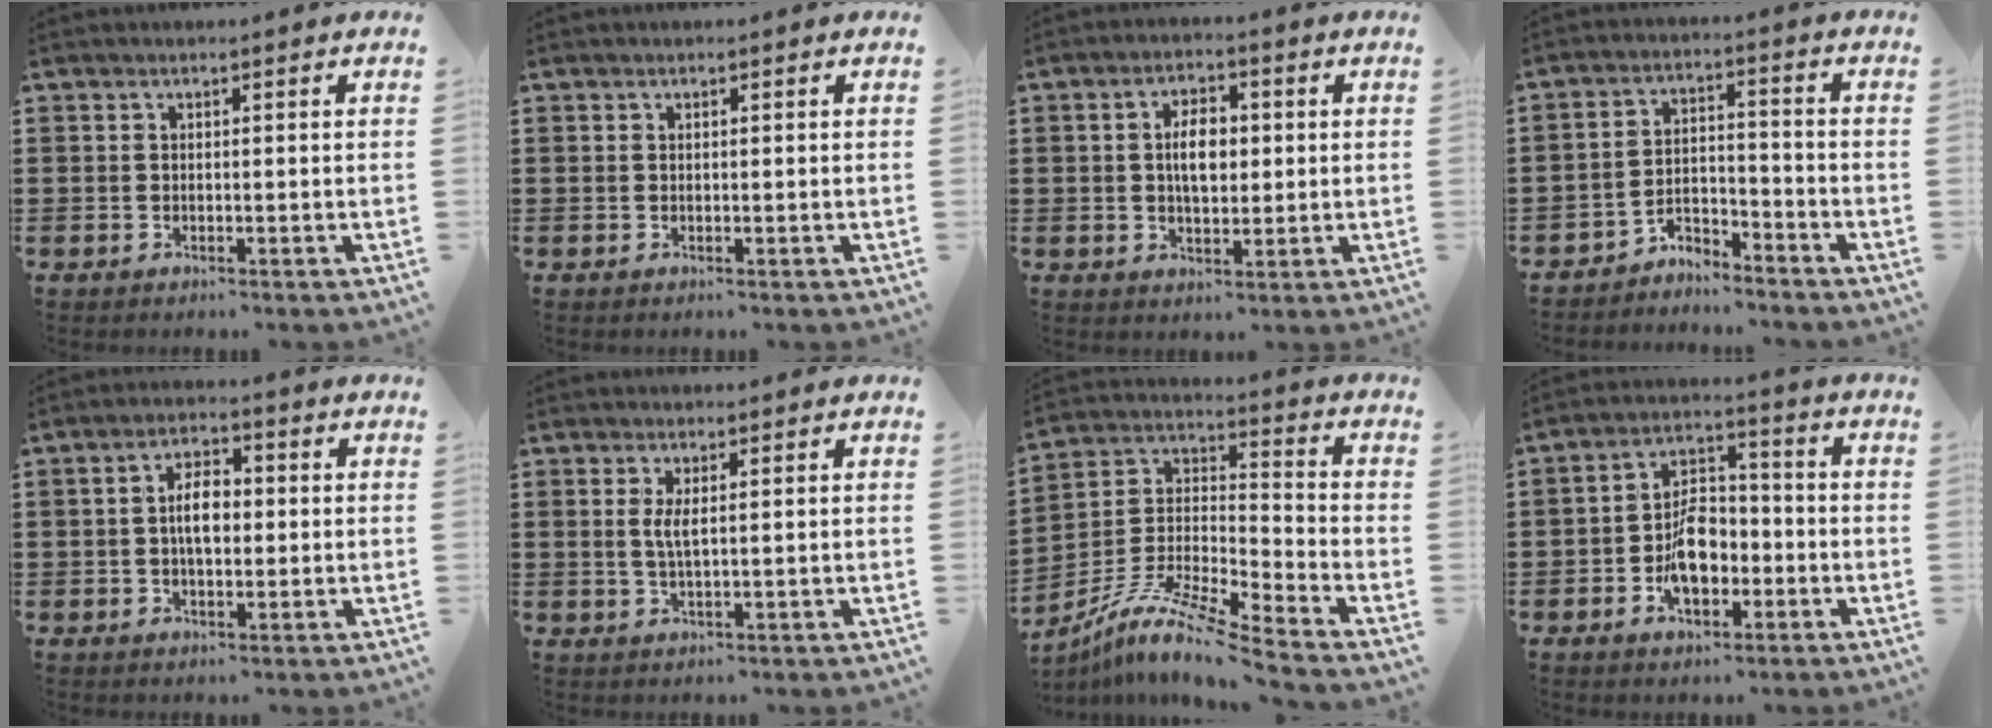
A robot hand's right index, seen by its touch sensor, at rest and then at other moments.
{"total": 0.0}
{"total": 5.3, "force": [0.4, 2.7, 4.6], "torque": [-0.077, 0.005, 0.001]}
{"total": 4.3, "force": [-4.2, 0.6, 0.2], "torque": [-0.011, 0.005, -0.089]}
{"total": 5.0, "force": [0.0, 2.4, 4.4], "torque": [-0.077, 0.006, -0.004]}
{"total": 2.7, "force": [0.6, 0.6, 2.5], "torque": [-0.051, 0.002, 0.010]}
{"total": 9.8, "force": [-8.2, 0.5, 5.2], "torque": [-0.114, -0.004, -0.171]}
{"total": 7.8, "force": [-2.3, 4.6, 5.9], "torque": [-0.111, 0.008, -0.044]}